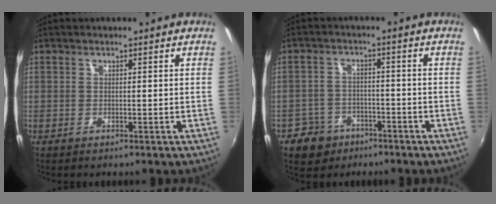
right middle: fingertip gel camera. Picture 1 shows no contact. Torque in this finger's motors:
{"motor_torque": [0.44, -0.36, -0.05, 0.00]}